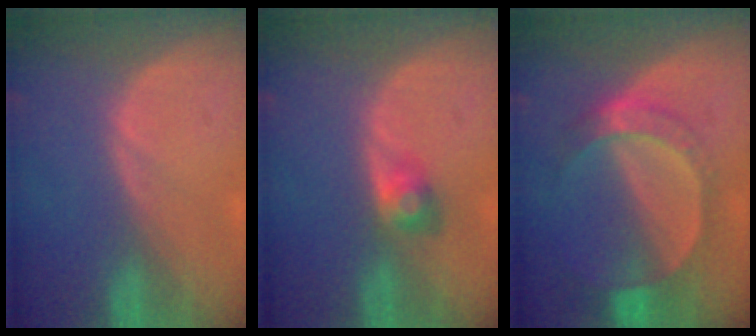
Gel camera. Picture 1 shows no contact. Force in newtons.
{"total": 2.6, "press": 2.6, "slide": 0.1}
{"total": 7.3, "press": 6.4, "slide": 3.4}